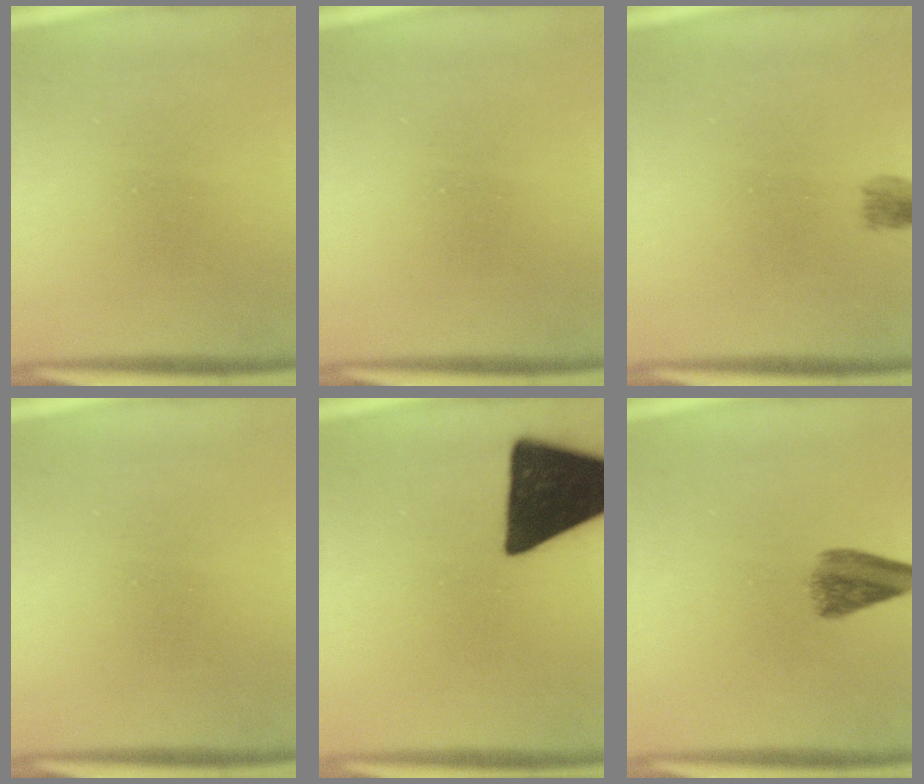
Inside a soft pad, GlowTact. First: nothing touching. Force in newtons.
{"total": 0.0}
{"total": 1.8}
{"total": 0.0}
{"total": 18.3}
{"total": 4.4}